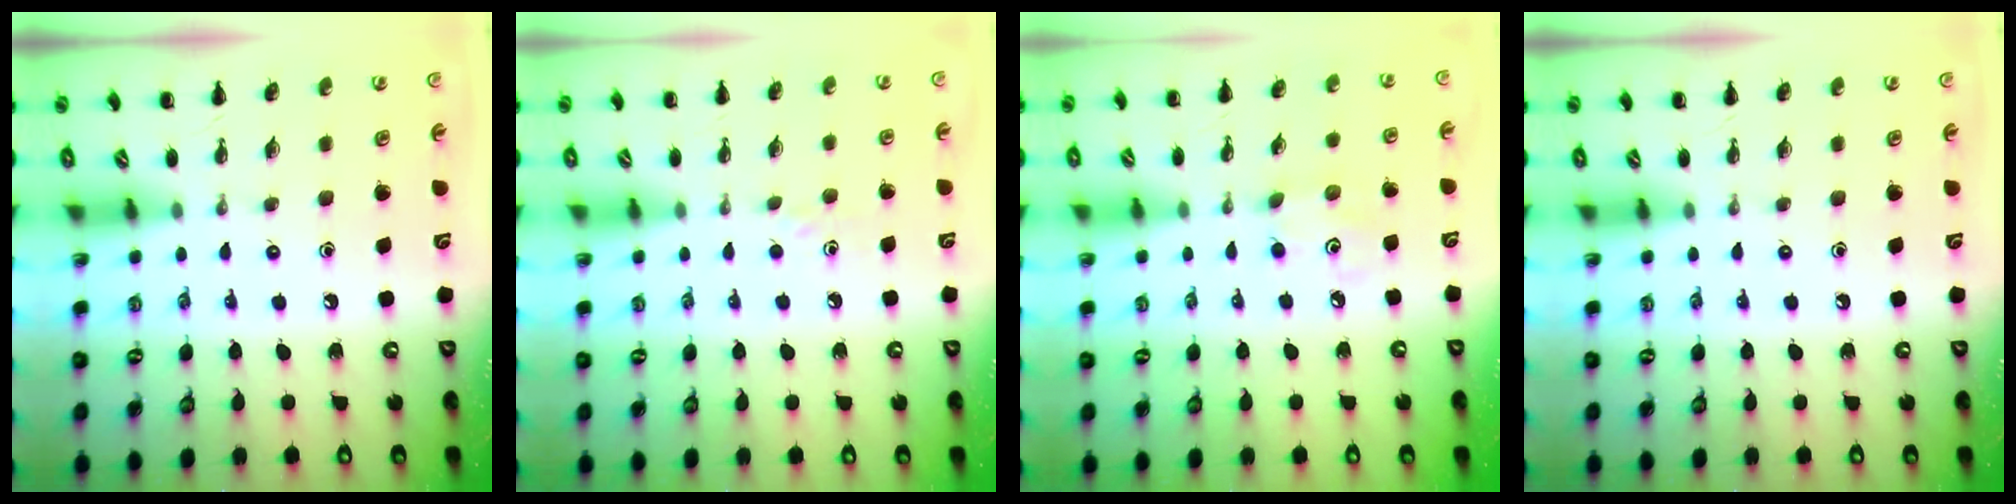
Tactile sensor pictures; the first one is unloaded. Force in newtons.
{"total": 3.0, "press": 2.7, "slide": 1.2}
{"total": 3.1, "press": 3.0, "slide": 0.8}
{"total": 0.0}